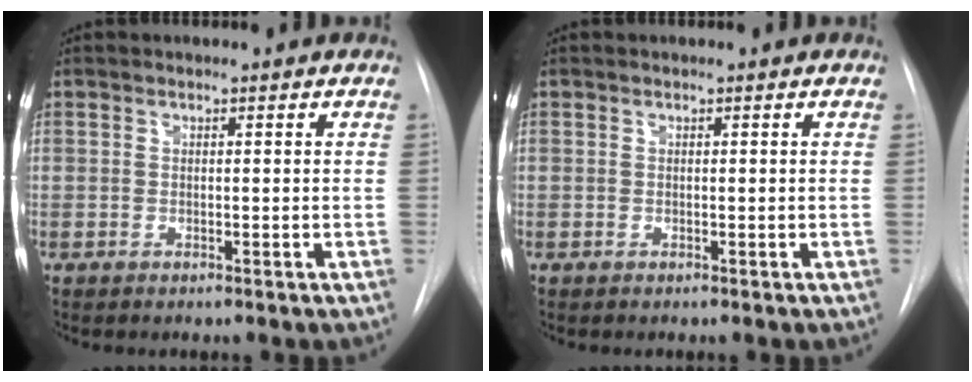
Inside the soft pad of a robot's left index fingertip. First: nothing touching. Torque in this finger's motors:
{"motor_torque": [-0.02, 0.00, -0.01, 0.00]}